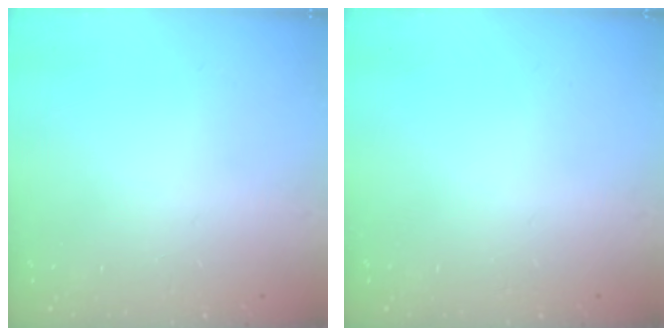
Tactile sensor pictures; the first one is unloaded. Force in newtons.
{"total": 0.0}